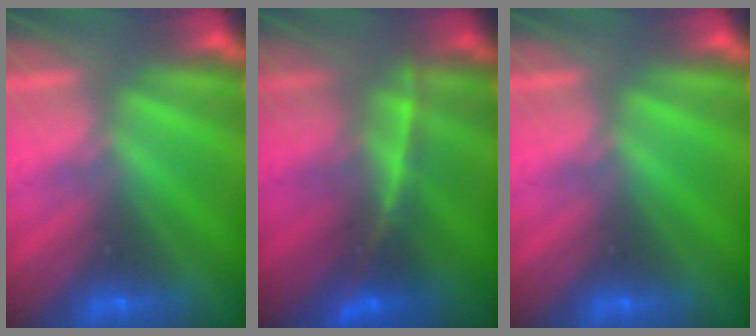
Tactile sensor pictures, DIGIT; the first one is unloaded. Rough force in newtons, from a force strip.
{"total": 2.4}
{"total": 0.0}